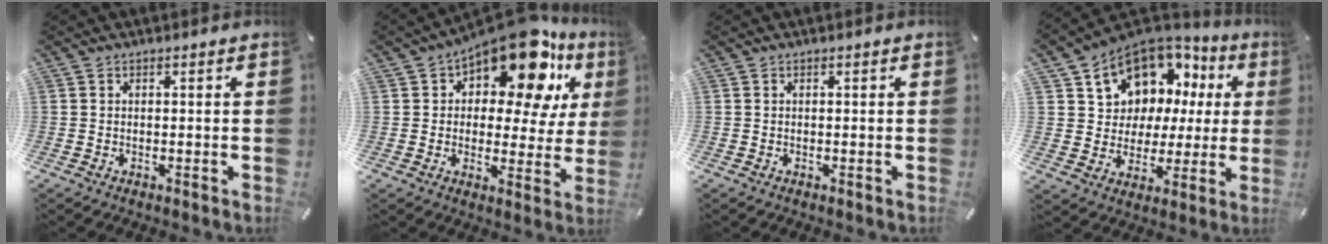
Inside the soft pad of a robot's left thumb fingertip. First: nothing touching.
{"total": 17.9, "force": [11.7, 7.8, 11.1], "torque": [-0.163, -0.086, 0.194]}
{"total": 0.0}
{"total": 11.6, "force": [6.7, 9.0, 2.8], "torque": [-0.068, -0.058, 0.130]}